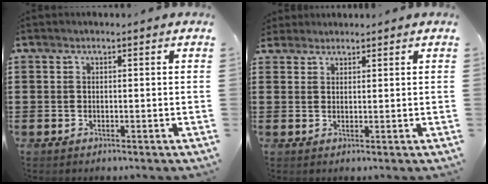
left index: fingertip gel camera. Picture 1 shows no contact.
{"total": 1.5, "force": [1.4, 0.5, -0.2], "torque": [-0.002, 0.003, 0.029]}